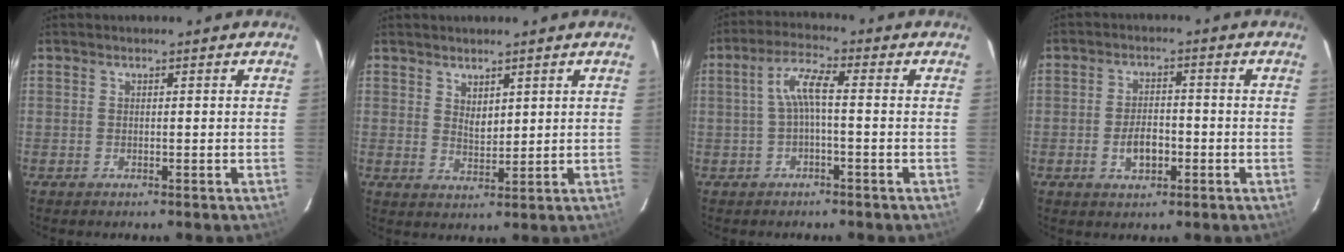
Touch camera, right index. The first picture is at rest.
{"total": 3.1, "force": [2.1, 1.6, 1.7], "torque": [-0.026, -0.003, 0.038]}
{"total": 5.0, "force": [-0.5, 0.9, 4.9], "torque": [-0.103, 0.013, -0.008]}
{"total": 5.1, "force": [-1.7, 2.8, 3.9], "torque": [-0.075, 0.006, -0.023]}